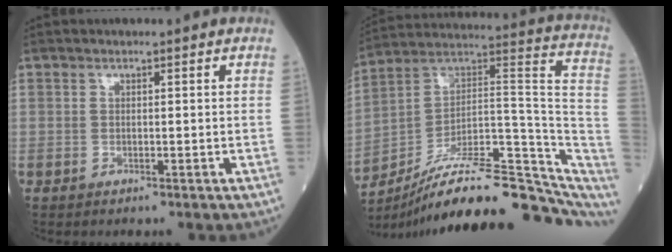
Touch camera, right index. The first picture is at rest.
{"total": 25.7, "force": [-18.5, 6.6, 16.7], "torque": [-0.191, 0.046, -0.280]}